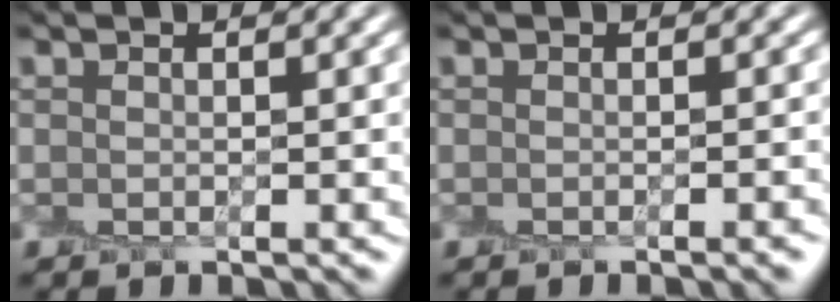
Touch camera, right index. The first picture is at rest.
{"total": 1.9, "force": [-0.9, 0.5, 1.6], "torque": [-0.007, 0.002, -0.010]}